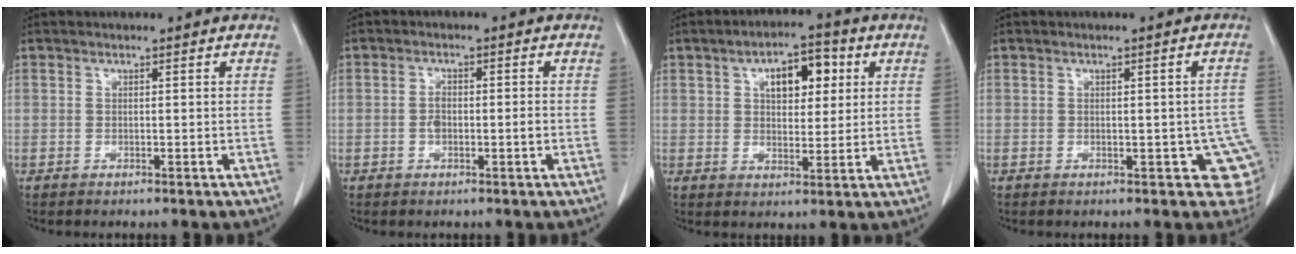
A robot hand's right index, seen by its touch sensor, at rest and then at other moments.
{"total": 2.5, "force": [-0.7, 0.8, 2.3], "torque": [-0.045, 0.002, -0.011]}
{"total": 7.8, "force": [2.7, 3.9, 6.2], "torque": [-0.091, 0.018, 0.042]}
{"total": 5.5, "force": [-1.3, 2.4, 4.8], "torque": [-0.036, 0.004, -0.014]}